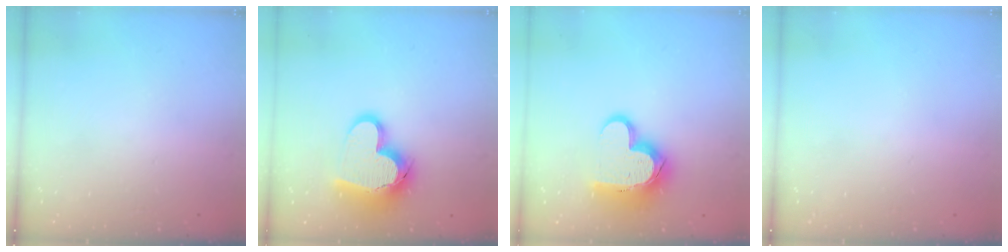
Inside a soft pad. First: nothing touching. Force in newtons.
{"total": 16.9, "press": 16.7, "slide": 2.4}
{"total": 15.5, "press": 15.5, "slide": 1.3}
{"total": 0.0}